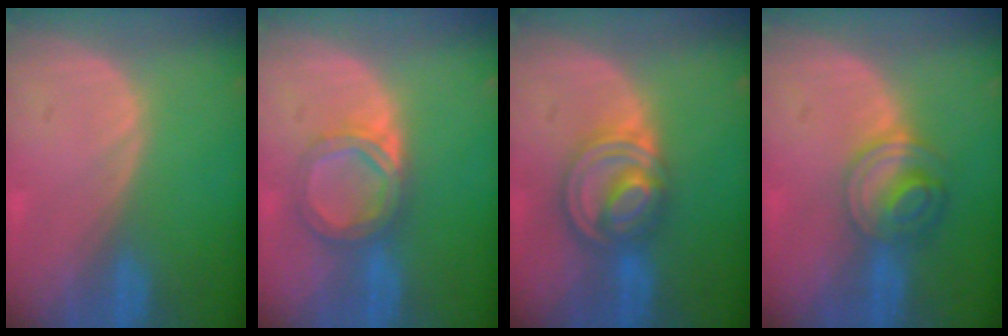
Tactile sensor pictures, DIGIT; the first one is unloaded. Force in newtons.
{"total": 5.6, "press": 5.3, "slide": 1.9}
{"total": 8.0, "press": 6.9, "slide": 3.9}
{"total": 6.2, "press": 5.4, "slide": 3.0}